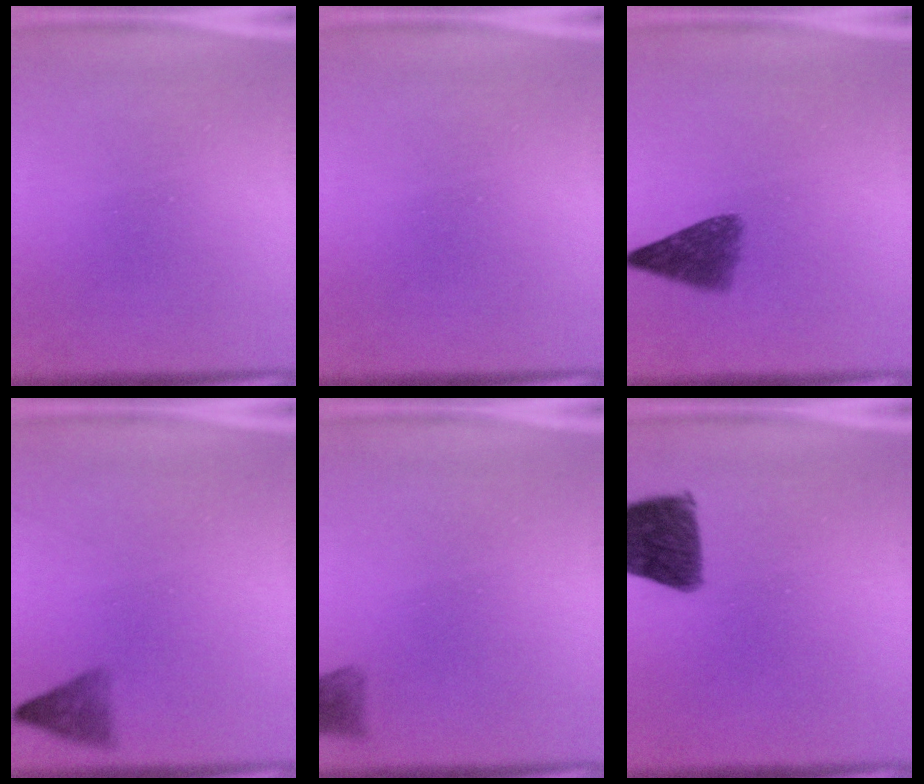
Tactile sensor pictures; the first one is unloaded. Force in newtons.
{"total": 0.0}
{"total": 5.3}
{"total": 2.0}
{"total": 2.0}
{"total": 10.9}